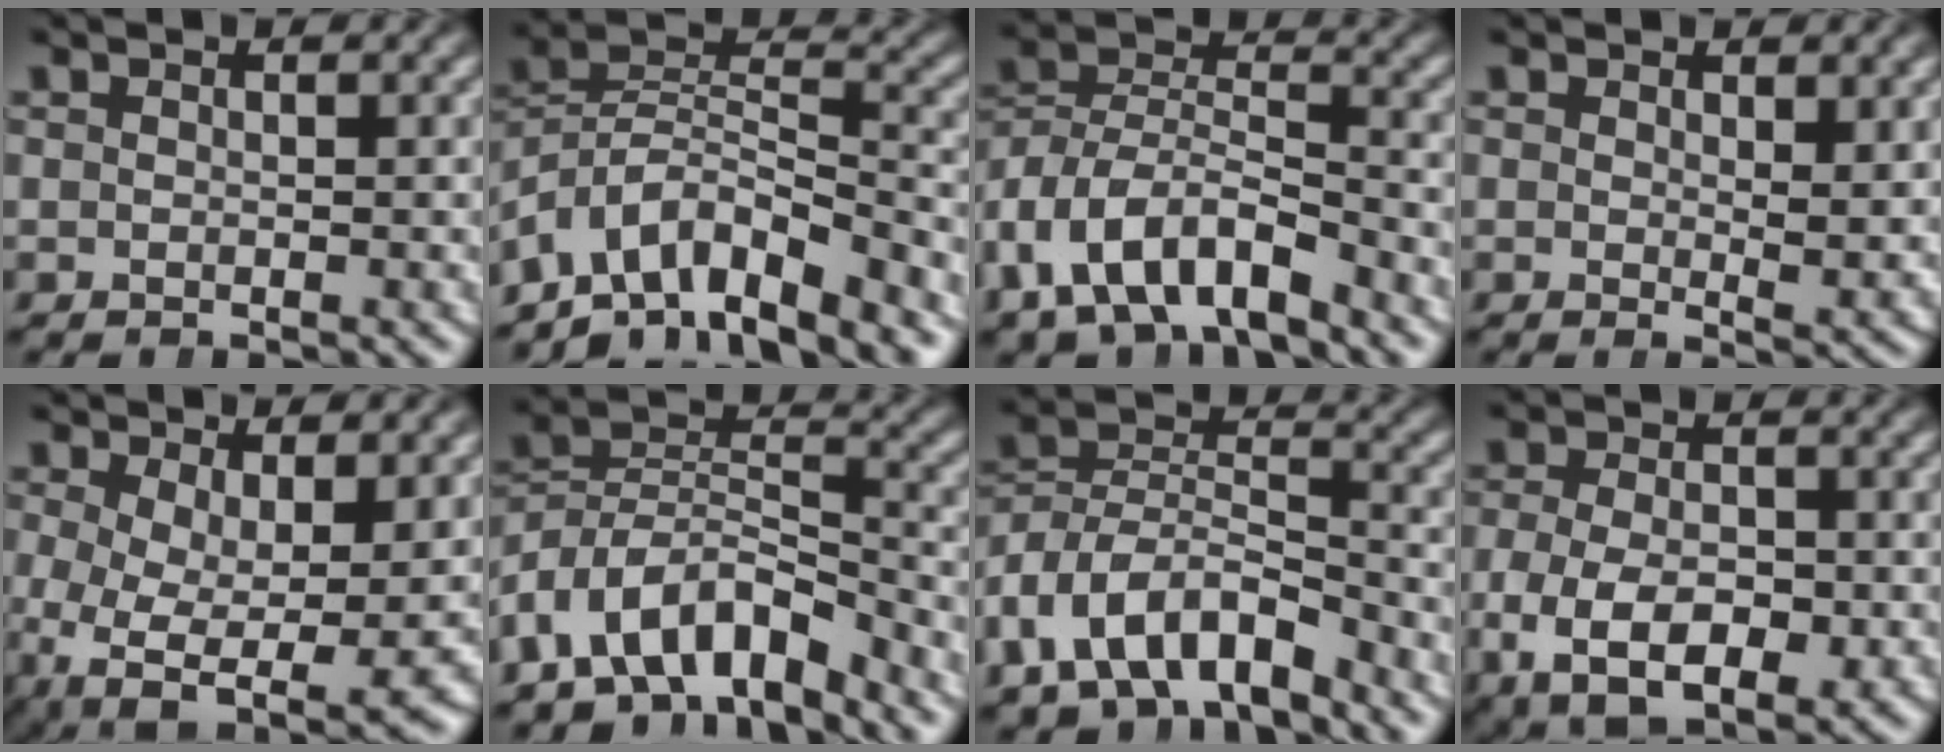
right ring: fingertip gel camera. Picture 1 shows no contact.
{"total": 12.4, "force": [-5.6, 8.7, 6.8], "torque": [-0.128, -0.035, -0.090]}
{"total": 9.4, "force": [-2.6, 7.6, 4.9], "torque": [-0.110, -0.022, -0.050]}
{"total": 1.5, "force": [0.9, 0.1, 1.2], "torque": [-0.011, -0.009, 0.015]}
{"total": 7.9, "force": [-2.8, 5.0, 5.5], "torque": [-0.124, -0.059, -0.023]}
{"total": 10.7, "force": [-4.3, 8.0, 5.6], "torque": [-0.117, -0.038, -0.069]}
{"total": 9.7, "force": [-3.6, 7.7, 4.7], "torque": [-0.102, -0.026, -0.063]}
{"total": 7.7, "force": [-2.5, 4.8, 5.4], "torque": [-0.099, -0.032, -0.024]}